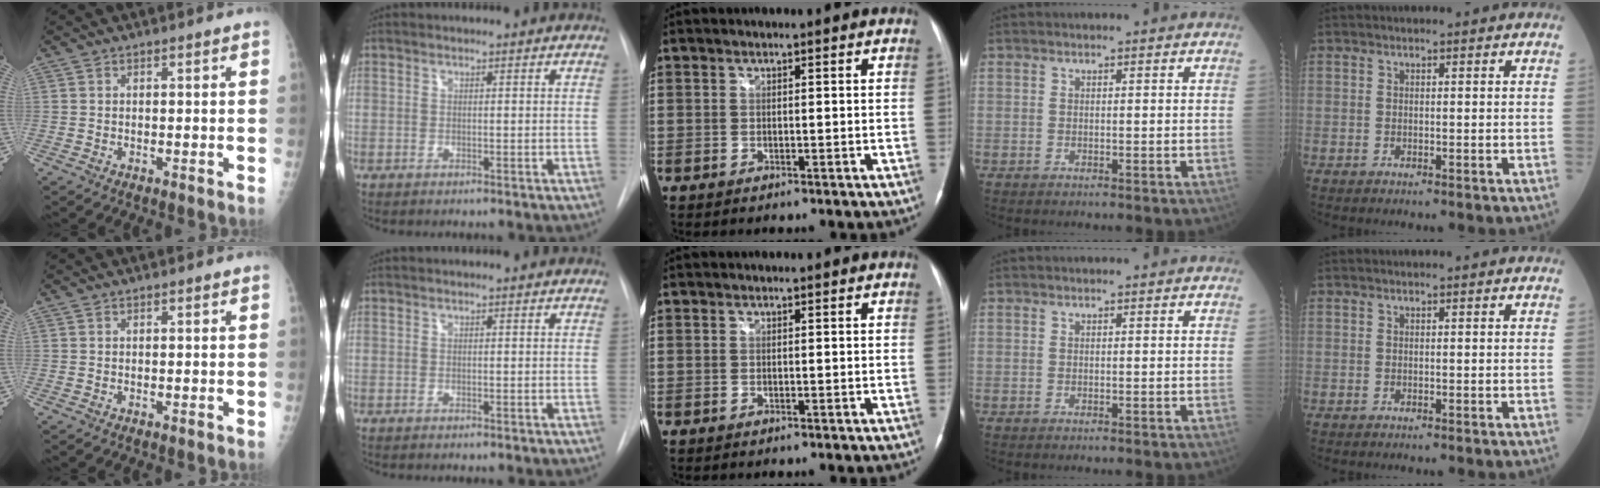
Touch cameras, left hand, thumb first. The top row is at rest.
{}